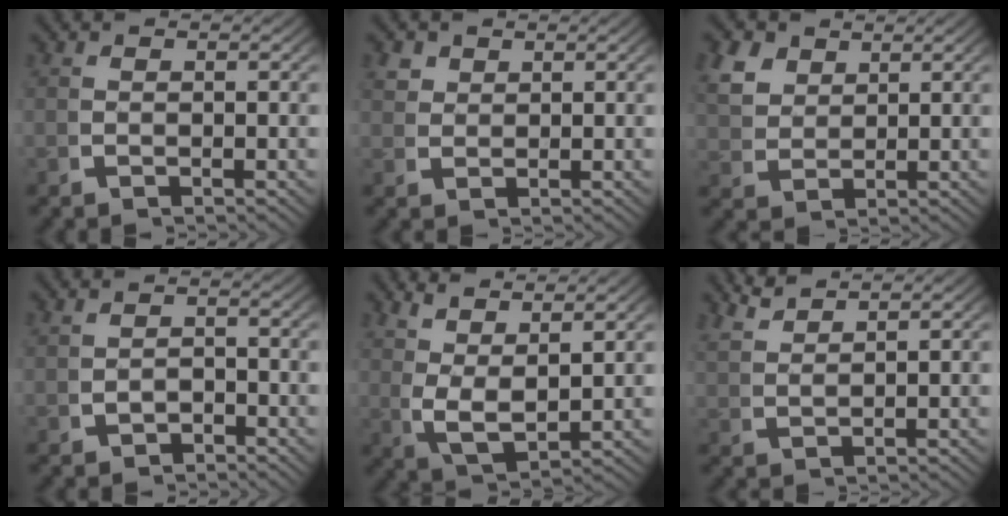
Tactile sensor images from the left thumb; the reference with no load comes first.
{"total": 2.2, "force": [1.6, 1.3, 0.8], "torque": [-0.013, -0.001, 0.035]}
{"total": 4.9, "force": [2.8, 3.2, 2.4], "torque": [-0.051, -0.001, 0.058]}
{"total": 1.3, "force": [-0.9, 0.8, 0.4], "torque": [-0.011, -0.007, -0.010]}
{"total": 5.3, "force": [1.2, 3.1, 4.1], "torque": [-0.103, -0.028, 0.040]}
{"total": 3.2, "force": [3.2, -0.1, 0.5], "torque": [-0.005, 0.010, 0.065]}